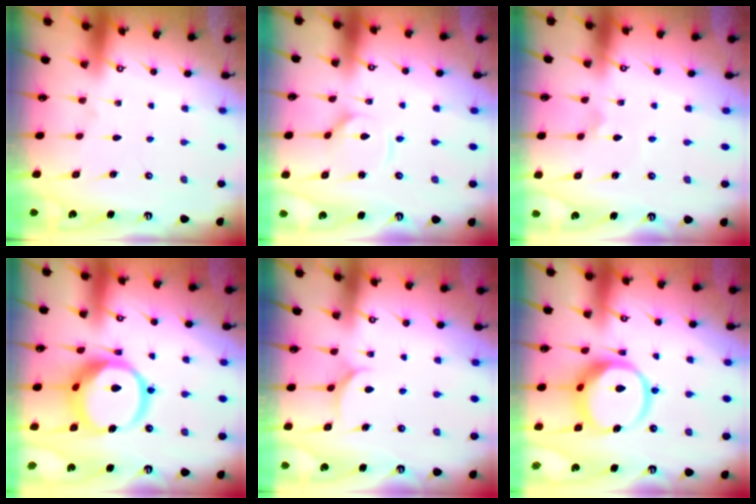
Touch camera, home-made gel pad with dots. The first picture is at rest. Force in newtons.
{"total": 3.6, "press": 3.6, "slide": 0.2}
{"total": 2.5, "press": 2.5, "slide": 0.0}
{"total": 16.4, "press": 16.3, "slide": 1.9}
{"total": 4.4, "press": 4.4, "slide": 0.5}
{"total": 13.8, "press": 13.7, "slide": 1.7}